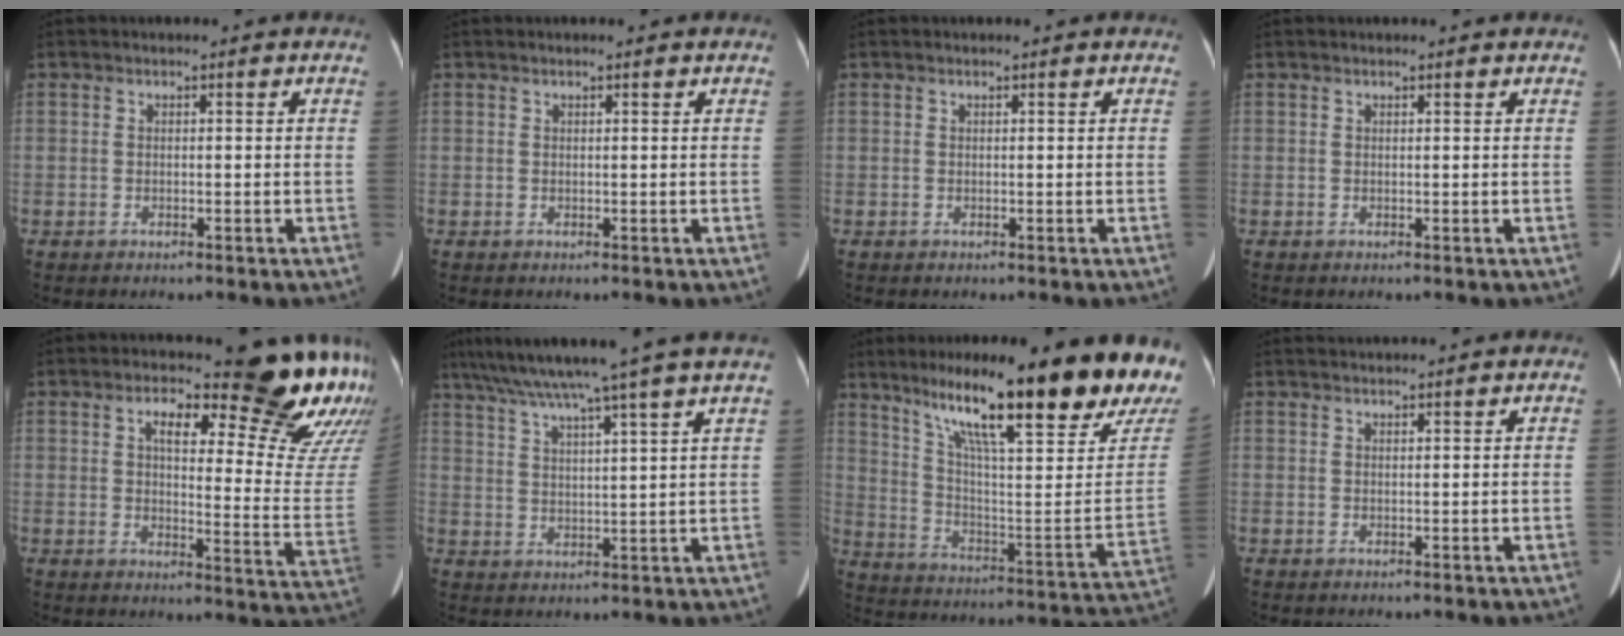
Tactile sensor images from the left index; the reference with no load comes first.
{"total": 0.6, "force": [0.5, 0.0, 0.4], "torque": [-0.008, 0.004, 0.009]}
{"total": 0.0}
{"total": 1.3, "force": [1.3, -0.1, 0.4], "torque": [-0.011, 0.009, 0.017]}
{"total": 20.8, "force": [15.9, 3.3, 13.1], "torque": [-0.164, -0.070, 0.179]}
{"total": 15.6, "force": [12.9, -2.4, 8.4], "torque": [-0.144, 0.007, 0.190]}
{"total": 28.3, "force": [20.9, 2.3, 18.9], "torque": [-0.281, -0.047, 0.296]}
{"total": 3.8, "force": [3.6, -0.4, 1.1], "torque": [-0.013, 0.031, 0.054]}